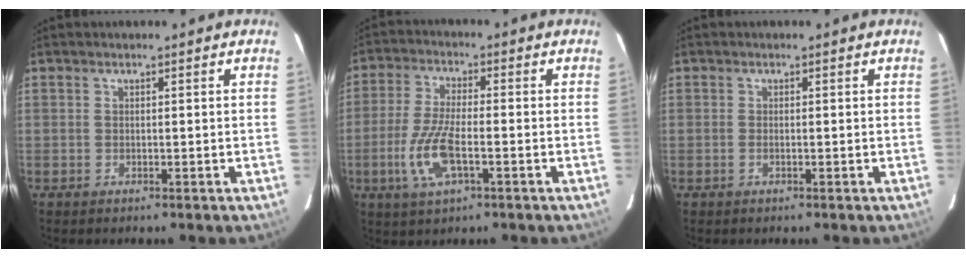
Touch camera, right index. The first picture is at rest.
{"total": 9.4, "force": [-3.2, 2.9, 8.4], "torque": [-0.182, -0.006, -0.062]}
{"total": 0.6, "force": [-0.2, 0.1, 0.6], "torque": [-0.013, 0.001, -0.006]}